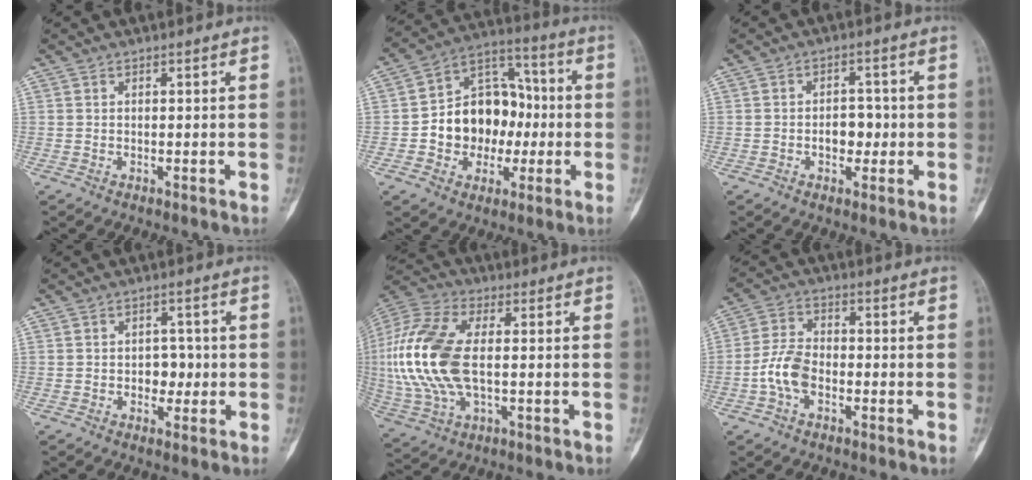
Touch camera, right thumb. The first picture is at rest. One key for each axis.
{"total": 15.6, "fx": -1.7, "fy": 12.2, "fz": 9.5, "tx": -0.094, "ty": 0.044, "tz": -0.028}
{"total": 4.6, "fx": -0.8, "fy": 3.2, "fz": 3.3, "tx": -0.023, "ty": 0.013, "tz": -0.014}
{"total": 3.8, "fx": -0.5, "fy": 2.8, "fz": 2.4, "tx": -0.006, "ty": 0.009, "tz": -0.011}
{"total": 19.1, "fx": 0.0, "fy": 10.0, "fz": 16.3, "tx": -0.372, "ty": 0.008, "tz": 0.002}
{"total": 6.9, "fx": -2.3, "fy": 4.2, "fz": 5.0, "tx": -0.098, "ty": 0.024, "tz": -0.053}